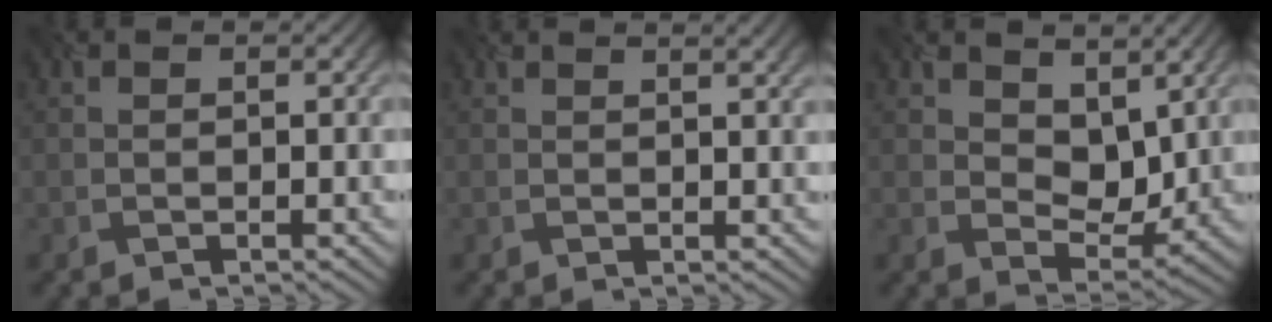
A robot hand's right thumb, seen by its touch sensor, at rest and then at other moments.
{"total": 3.0, "force": [1.5, 0.9, 2.5], "torque": [-0.021, 0.016, 0.008]}
{"total": 6.0, "force": [3.2, 3.8, 3.3], "torque": [-0.073, -0.004, 0.060]}